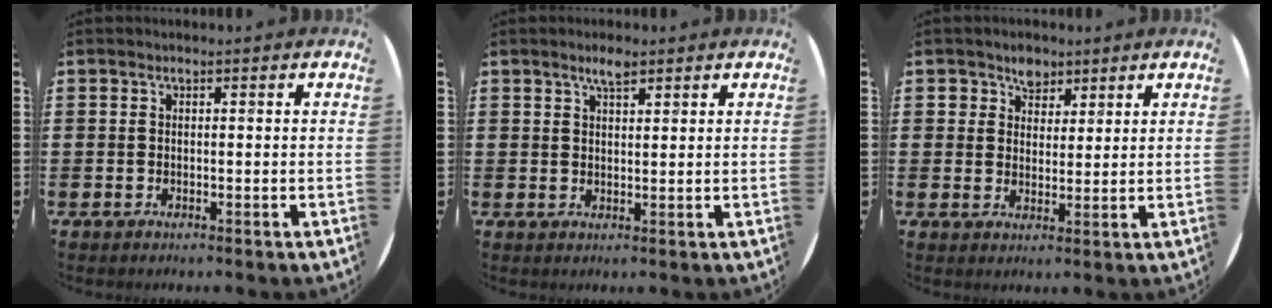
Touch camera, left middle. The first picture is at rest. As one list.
[{"total": 2.5, "force": [2.1, 0.6, 1.3], "torque": [-0.028, 0.004, 0.036]}, {"total": 3.5, "force": [2.6, 2.2, 0.6], "torque": [-0.004, 0.004, 0.046]}]